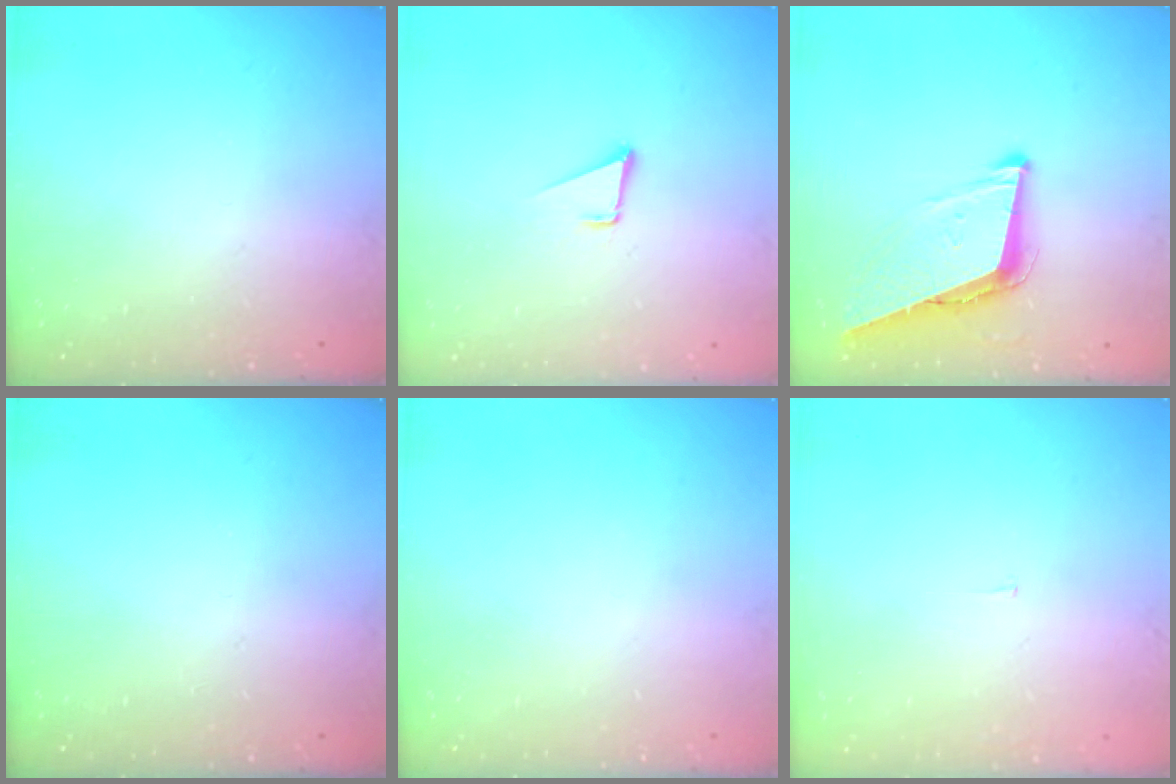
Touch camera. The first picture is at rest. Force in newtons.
{"total": 1.7, "press": 1.7, "slide": 0.1}
{"total": 9.3, "press": 8.9, "slide": 2.7}
{"total": 0.0}
{"total": 0.0}
{"total": 1.9, "press": 1.9, "slide": 0.1}